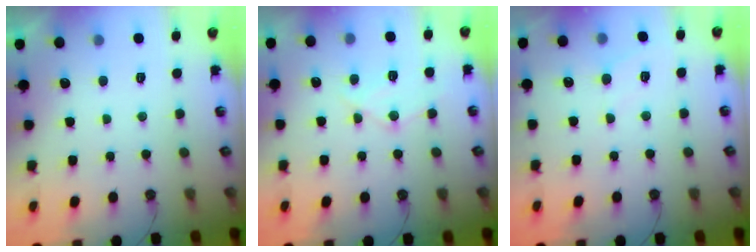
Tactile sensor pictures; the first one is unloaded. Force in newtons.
{"total": 11.8, "press": 11.7, "slide": 1.2}
{"total": 4.7, "press": 4.7, "slide": 0.7}